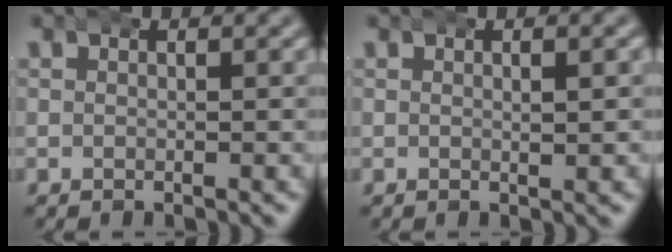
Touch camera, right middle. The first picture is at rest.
{"total": 1.0, "force": [0.3, 0.3, 0.9], "torque": [-0.007, 0.006, 0.001]}